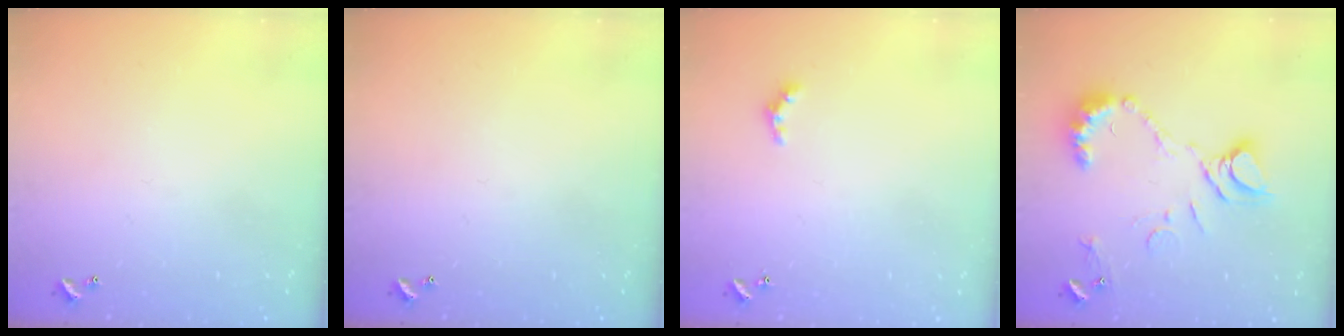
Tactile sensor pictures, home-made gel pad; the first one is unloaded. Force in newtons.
{"total": 0.0}
{"total": 3.6, "press": 3.6, "slide": 0.6}
{"total": 11.1, "press": 11.0, "slide": 1.3}